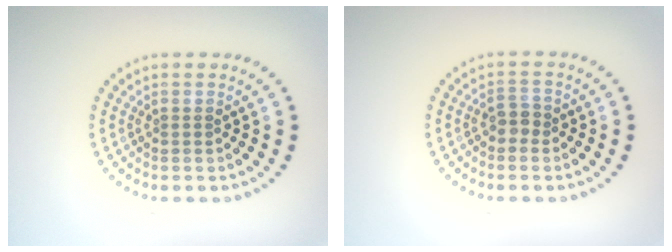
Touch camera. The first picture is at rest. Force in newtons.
{"total": 1.5, "press": 1.4, "slide": 0.6}